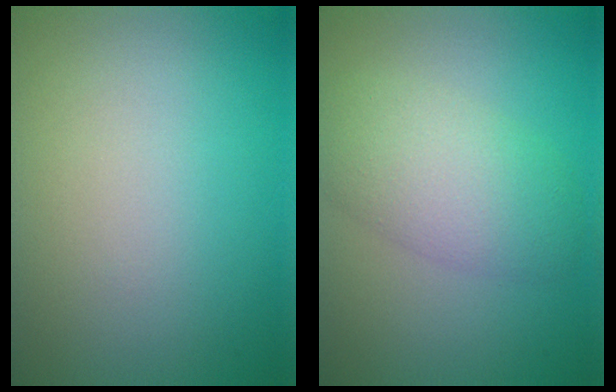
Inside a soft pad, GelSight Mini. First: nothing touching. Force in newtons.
{"total": 5.0, "press": 5.0, "slide": 0.2}